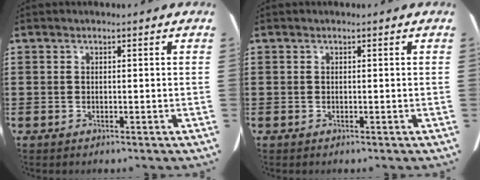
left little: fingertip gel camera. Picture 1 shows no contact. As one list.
[{"total": 0.0}]